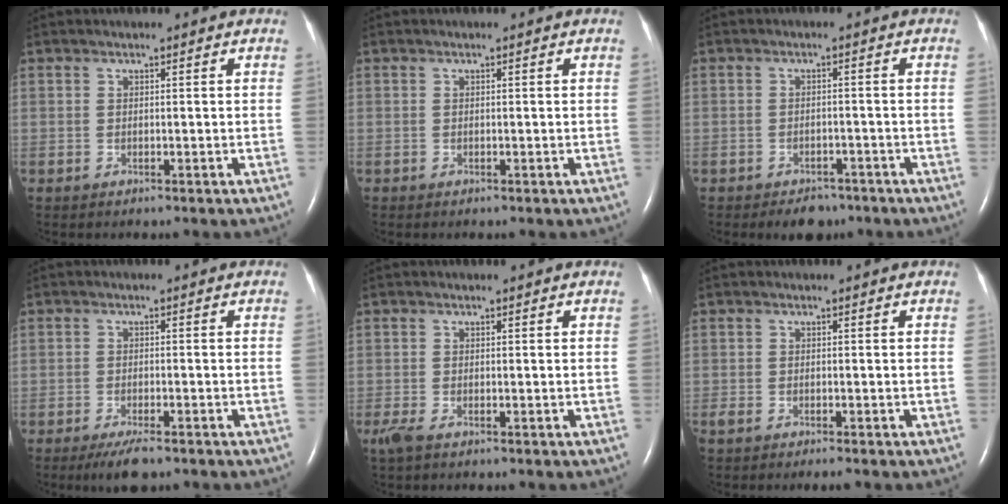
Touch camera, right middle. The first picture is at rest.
{"total": 0.0}
{"total": 3.8, "force": [-2.9, 2.0, 1.4], "torque": [-0.022, 0.002, -0.037]}
{"total": 4.1, "force": [-3.0, 0.9, 2.7], "torque": [-0.052, -0.007, -0.048]}
{"total": 2.2, "force": [-1.3, 0.7, 1.6], "torque": [-0.049, -0.009, -0.027]}
{"total": 2.2, "force": [-1.7, 0.5, 1.2], "torque": [-0.027, -0.008, -0.027]}